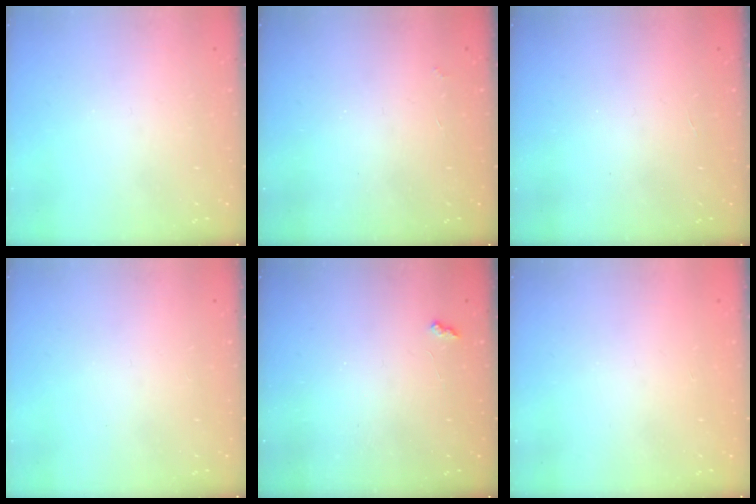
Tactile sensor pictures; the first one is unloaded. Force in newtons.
{"total": 2.7, "press": 2.7, "slide": 0.5}
{"total": 2.1, "press": 2.1, "slide": 0.4}
{"total": 0.0}
{"total": 2.1, "press": 2.1, "slide": 0.5}
{"total": 1.0, "press": 0.9, "slide": 0.1}